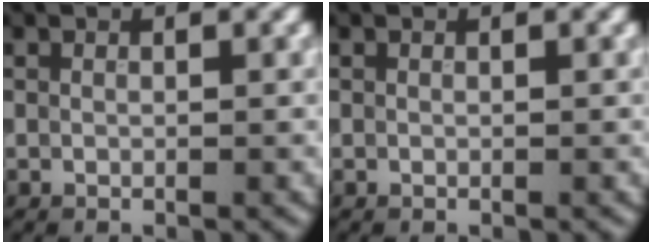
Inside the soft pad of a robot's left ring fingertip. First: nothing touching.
{"total": 0.0}